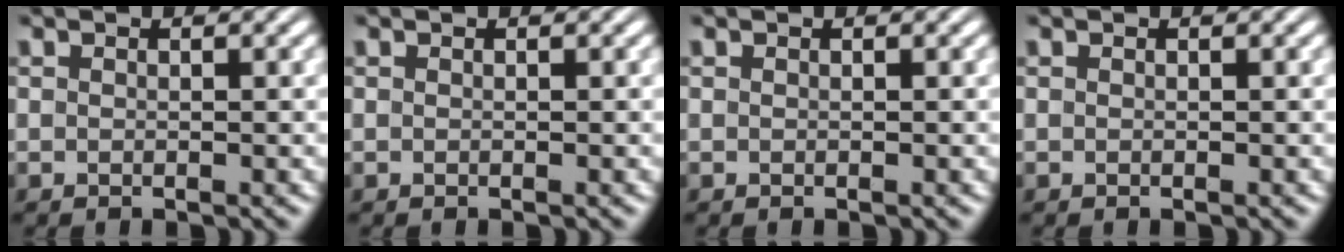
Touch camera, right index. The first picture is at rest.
{"total": 0.0}
{"total": 0.0}
{"total": 0.0}